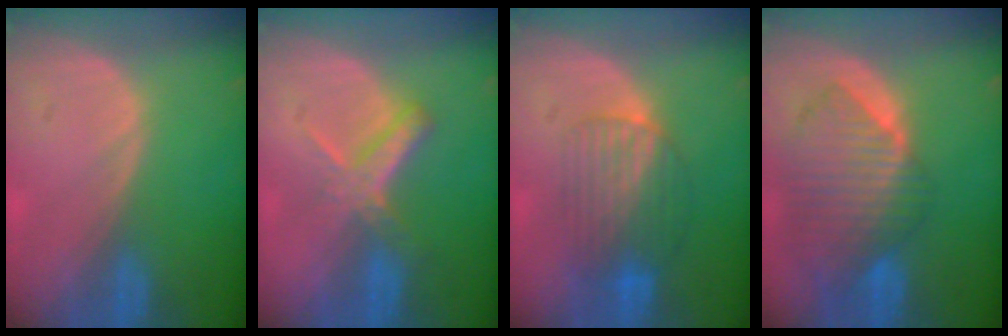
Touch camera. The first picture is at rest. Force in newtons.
{"total": 5.8, "press": 5.3, "slide": 2.4}
{"total": 6.9, "press": 6.8, "slide": 1.3}
{"total": 10.4, "press": 9.0, "slide": 5.1}